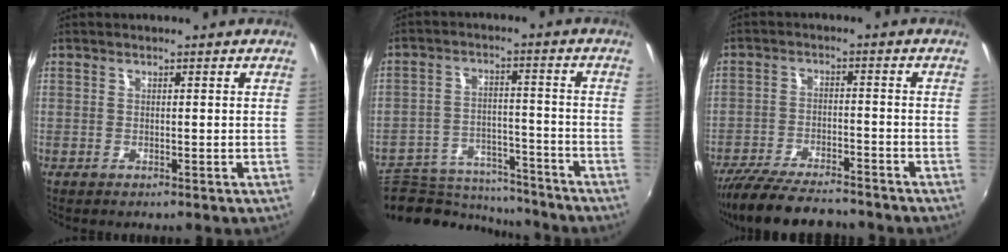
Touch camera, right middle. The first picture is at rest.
{"total": 15.0, "force": [-13.4, 5.5, 3.7], "torque": [-0.094, 0.013, -0.200]}
{"total": 14.9, "force": [-12.9, 3.2, 6.6], "torque": [-0.145, -0.024, -0.214]}